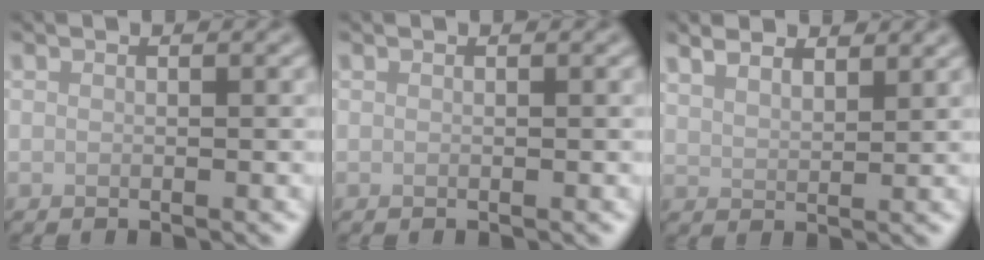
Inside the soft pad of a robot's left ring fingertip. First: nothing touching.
{"total": 0.0}
{"total": 4.5, "force": [3.6, 1.7, 2.1], "torque": [-0.035, 0.012, 0.049]}